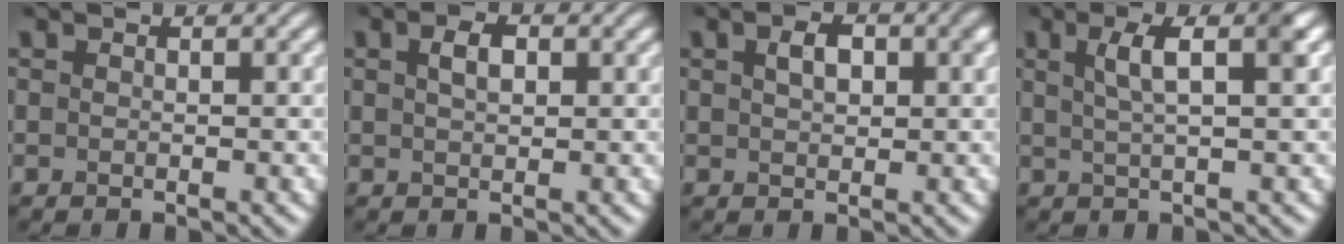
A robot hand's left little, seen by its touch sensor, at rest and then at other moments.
{"total": 2.1, "force": [0.7, 1.1, 1.6], "torque": [-0.031, 0.004, 0.012]}
{"total": 3.0, "force": [0.9, 1.6, 2.3], "torque": [-0.040, 0.005, 0.016]}
{"total": 4.5, "force": [1.5, 1.1, 4.1], "torque": [-0.060, 0.009, 0.021]}